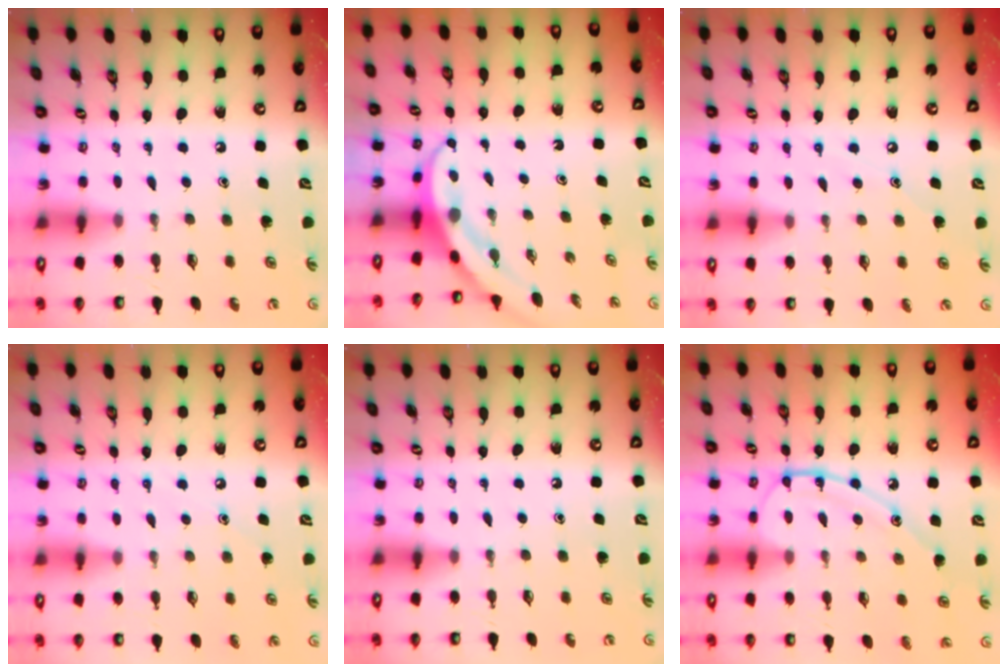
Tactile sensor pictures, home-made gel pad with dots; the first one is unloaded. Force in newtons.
{"total": 4.0, "press": 4.0, "slide": 0.4}
{"total": 6.0, "press": 6.0, "slide": 0.7}
{"total": 4.7, "press": 4.6, "slide": 0.6}
{"total": 0.0}
{"total": 10.6, "press": 10.6, "slide": 0.2}